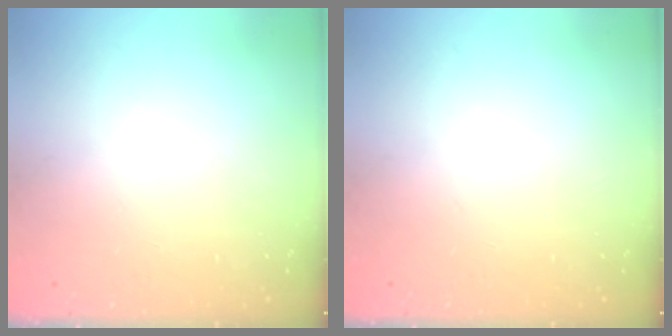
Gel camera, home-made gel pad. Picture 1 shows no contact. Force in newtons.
{"total": 0.0}